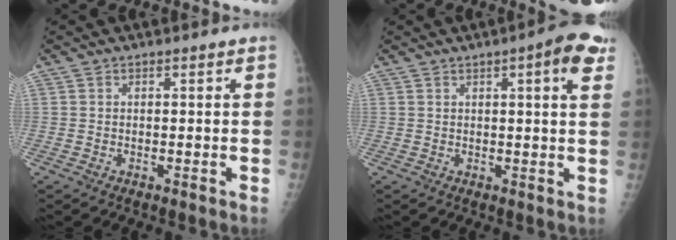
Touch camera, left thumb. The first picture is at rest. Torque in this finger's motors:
{"motor_torque": [-0.02, 0.26, 0.01, -0.09, 0.11]}